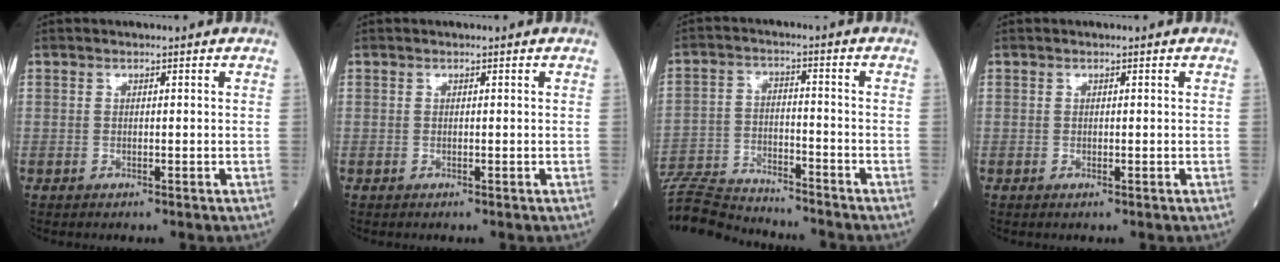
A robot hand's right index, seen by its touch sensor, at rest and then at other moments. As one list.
[{"total": 0.0}, {"total": 12.9, "force": [-12.6, 0.9, 2.7], "torque": [-0.050, 0.005, -0.217]}, {"total": 0.0}]